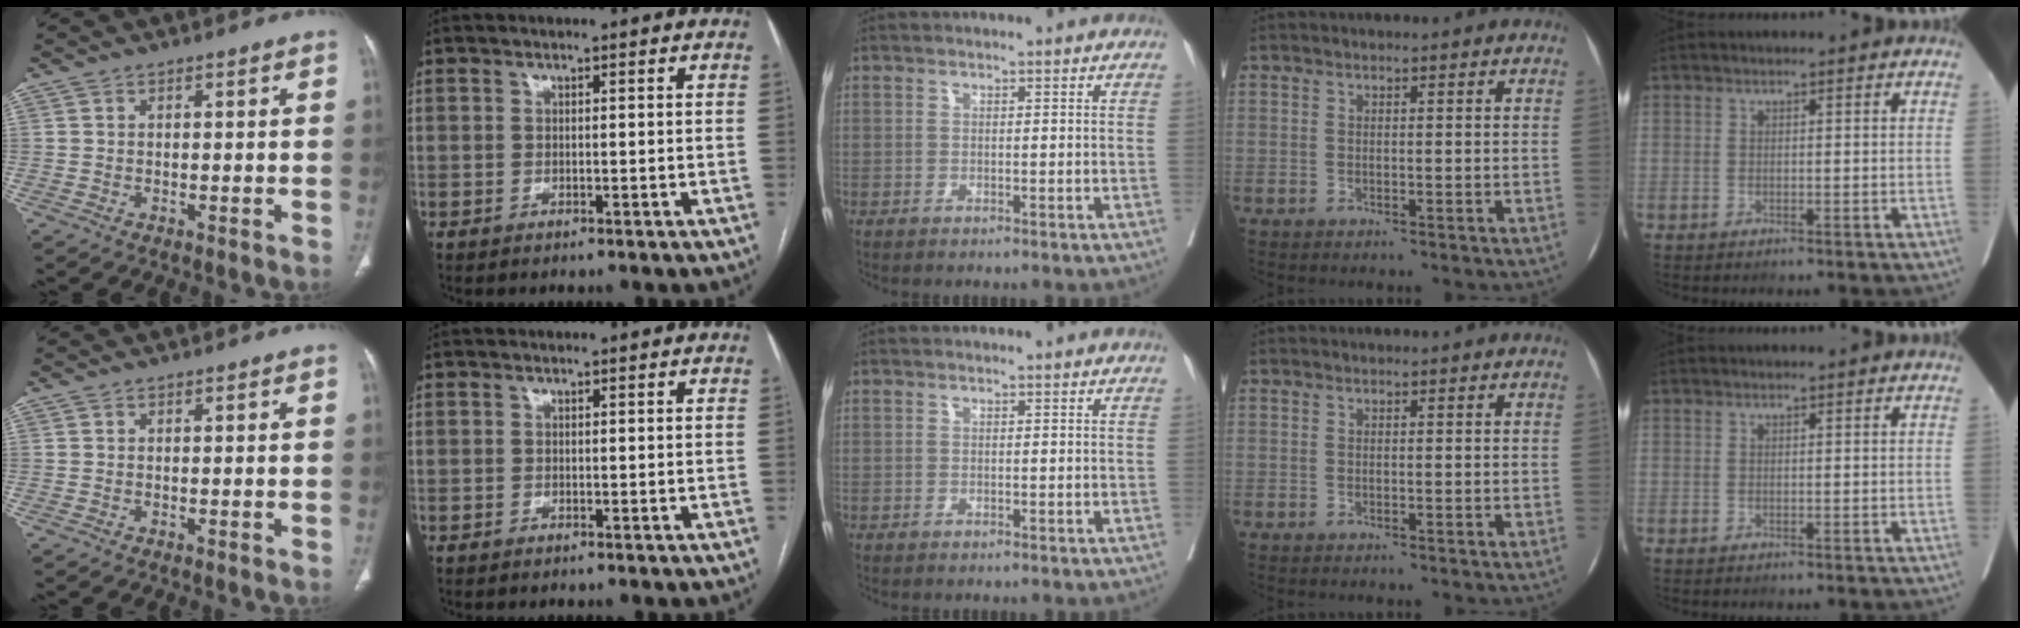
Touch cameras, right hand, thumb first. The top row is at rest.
{}